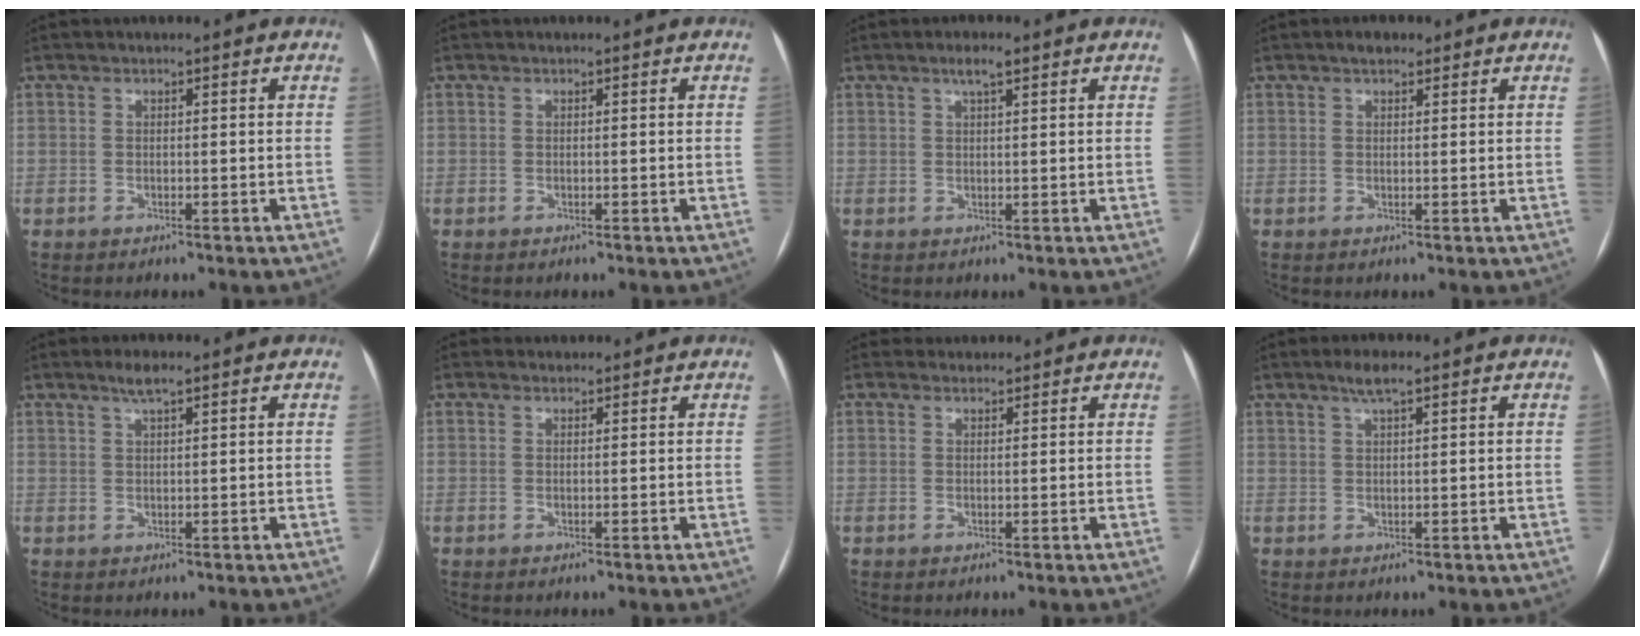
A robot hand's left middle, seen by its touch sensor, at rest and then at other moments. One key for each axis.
{"total": 0.0}
{"total": 2.3, "fx": 1.5, "fy": 0.3, "fz": 1.8, "tx": -0.037, "ty": 0.004, "tz": 0.025}
{"total": 2.0, "fx": 1.4, "fy": 0.9, "fz": 1.0, "tx": -0.020, "ty": 0.008, "tz": 0.020}
{"total": 2.3, "fx": 1.6, "fy": 0.1, "fz": 1.6, "tx": -0.036, "ty": 0.003, "tz": 0.032}
{"total": 0.9, "fx": 0.8, "fy": 0.3, "fz": -0.2, "tx": -0.005, "ty": 0.007, "tz": 0.013}
{"total": 1.2, "fx": 1.1, "fy": 0.4, "fz": -0.4, "tx": -0.002, "ty": 0.009, "tz": 0.018}
{"total": 2.6, "fx": 1.8, "fy": 0.1, "fz": 1.9, "tx": -0.043, "ty": 0.004, "tz": 0.035}